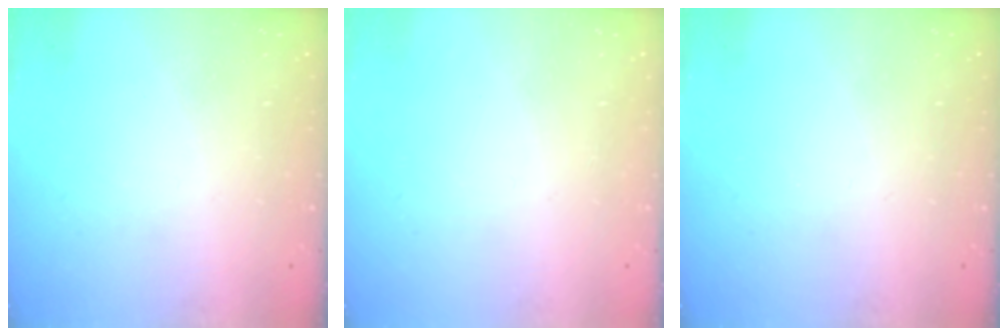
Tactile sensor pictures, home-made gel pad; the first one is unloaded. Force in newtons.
{"total": 1.6, "press": 1.6, "slide": 0.1}
{"total": 0.0}